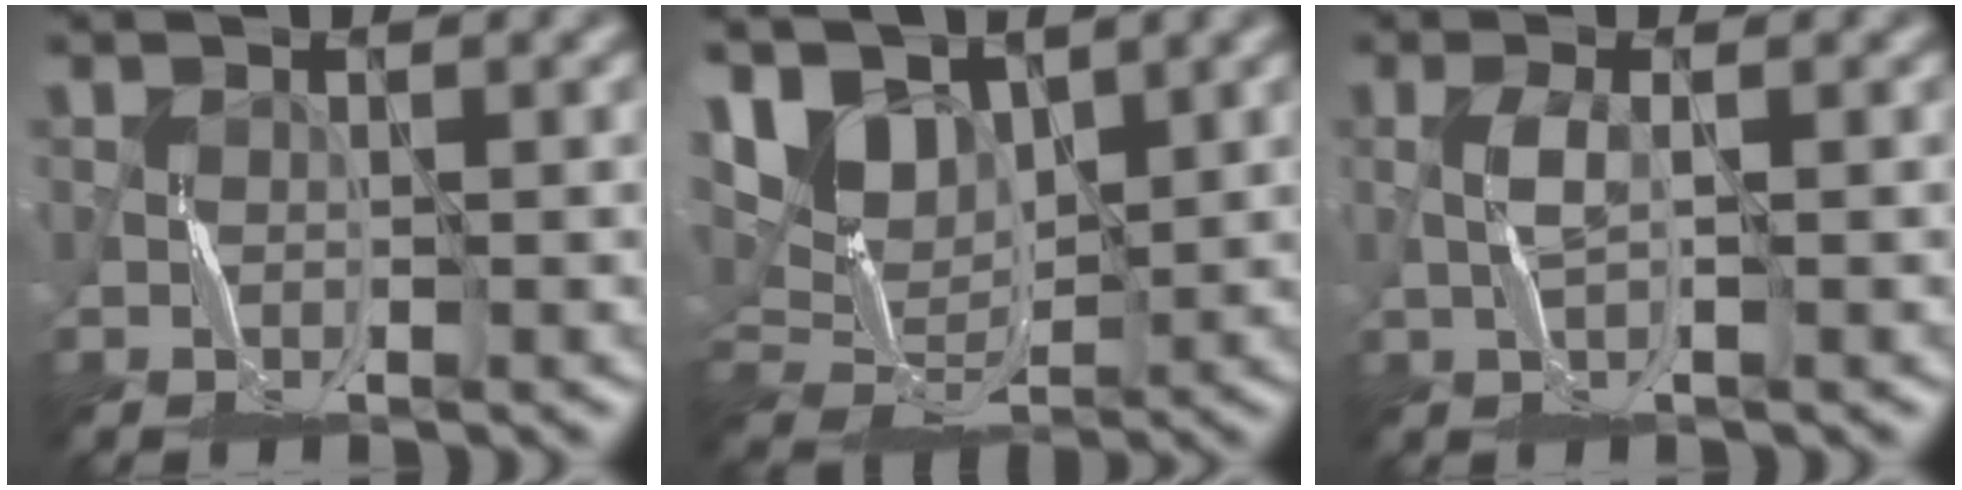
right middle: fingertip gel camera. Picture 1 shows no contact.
{"total": 5.8, "force": [3.4, 3.1, 3.5], "torque": [-0.079, 0.000, 0.065]}
{"total": 1.4, "force": [-0.2, 0.3, 1.4], "torque": [-0.033, 0.006, -0.003]}